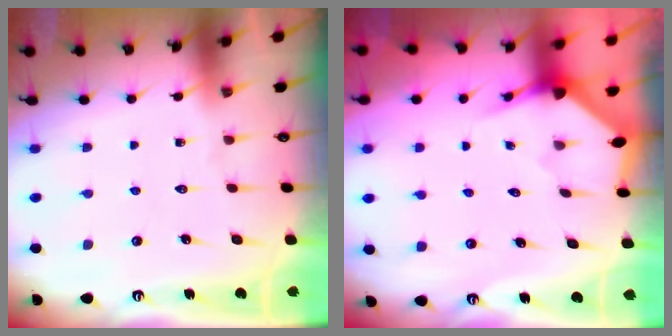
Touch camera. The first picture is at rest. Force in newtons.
{"total": 3.2, "press": 3.1, "slide": 0.3}